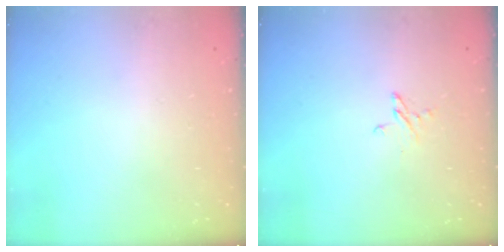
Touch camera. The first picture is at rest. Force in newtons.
{"total": 2.9, "press": 2.9, "slide": 0.3}